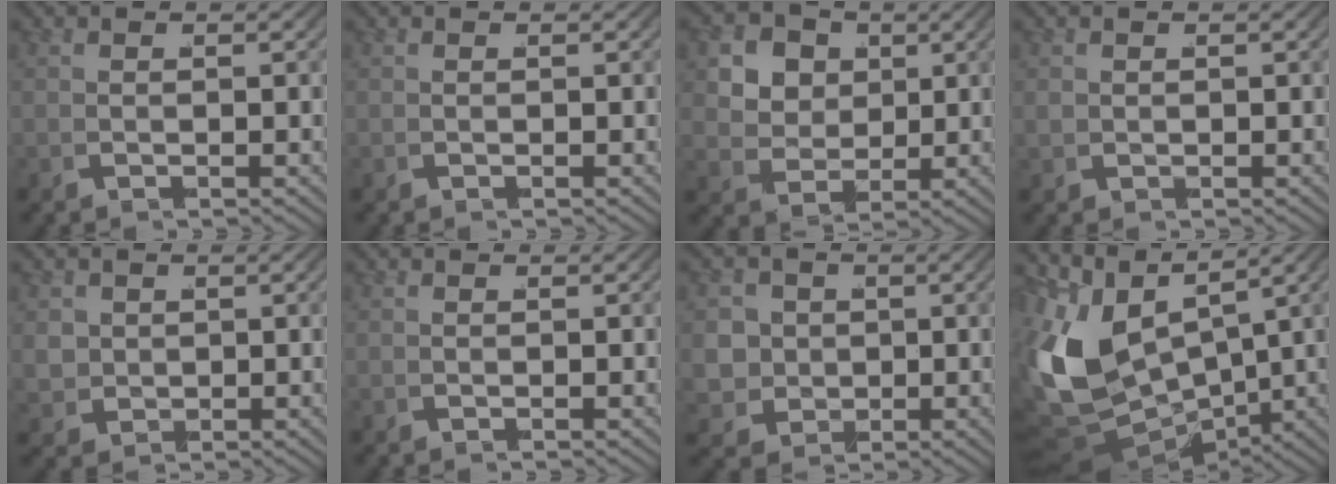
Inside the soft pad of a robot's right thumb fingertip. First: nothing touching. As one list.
[{"total": 0.0}, {"total": 8.3, "force": [1.0, 6.9, 4.5], "torque": [-0.109, -0.027, 0.014]}, {"total": 0.9, "force": [0.3, 0.8, 0.3], "torque": [-0.013, -0.007, 0.011]}, {"total": 2.9, "force": [0.3, 2.6, 1.3], "torque": [-0.043, -0.028, 0.020]}, {"total": 0.0}, {"total": 7.6, "force": [-0.6, 6.7, 3.6], "torque": [-0.096, -0.042, -0.003]}, {"total": 13.3, "force": [-1.3, 9.2, 9.5], "torque": [-0.228, -0.052, 0.002]}]